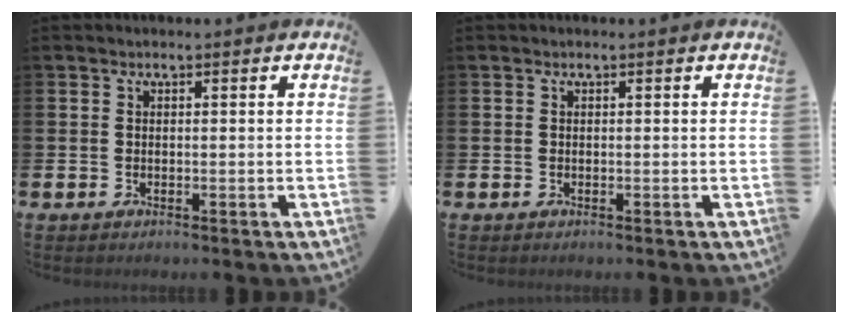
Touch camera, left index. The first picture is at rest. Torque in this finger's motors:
{"motor_torque": [0.00, 0.00, 0.00, -0.01]}